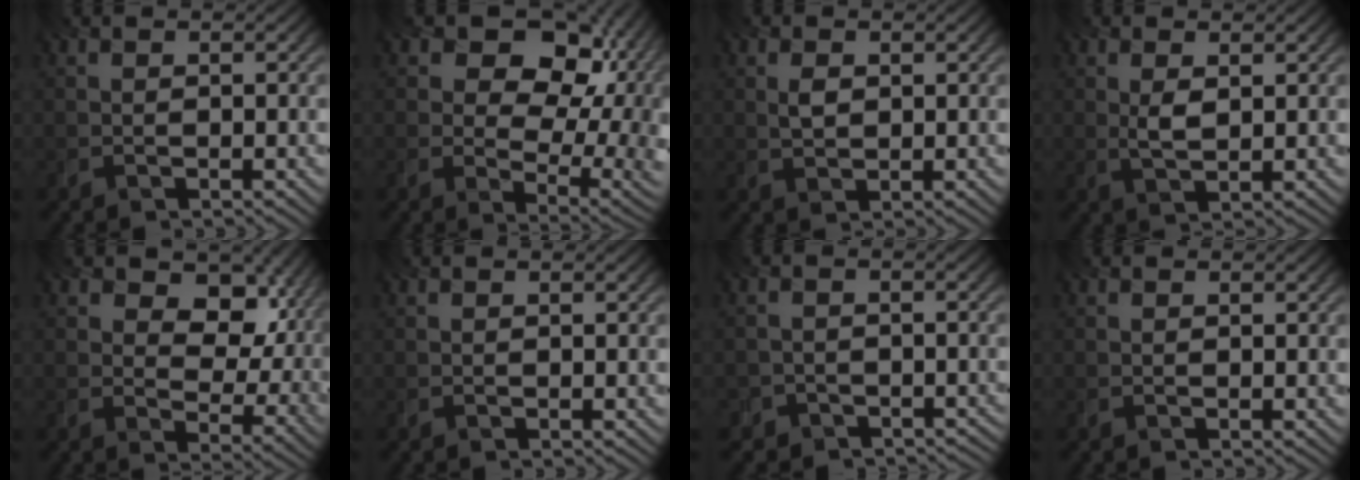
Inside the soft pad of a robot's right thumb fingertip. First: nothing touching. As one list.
[{"total": 15.3, "force": [4.2, 10.1, 10.7], "torque": [-0.145, 0.021, 0.075]}, {"total": 1.8, "force": [0.6, 1.2, 1.2], "torque": [-0.029, -0.001, 0.013]}, {"total": 2.5, "force": [0.7, 1.2, 2.1], "torque": [-0.048, -0.004, 0.017]}, {"total": 11.2, "force": [3.9, 7.1, 7.7], "torque": [-0.103, -0.011, 0.064]}, {"total": 0.0}, {"total": 3.7, "force": [-2.9, 2.3, -0.1], "torque": [0.022, 0.007, -0.045]}, {"total": 0.0}]